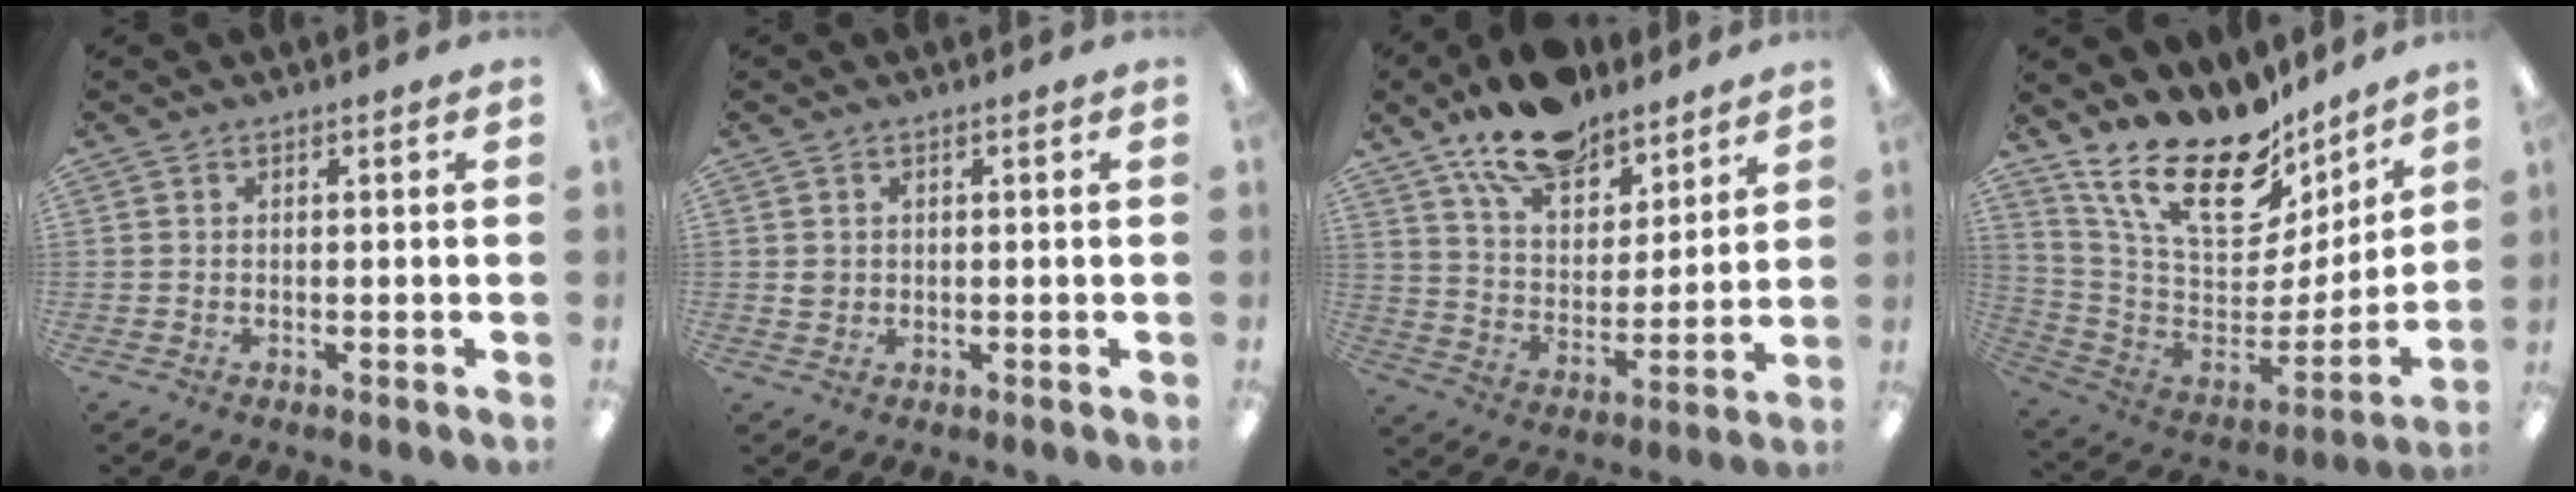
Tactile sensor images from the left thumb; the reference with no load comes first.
{"total": 1.6, "force": [0.6, 1.4, 0.5], "torque": [-0.011, 0.004, 0.010]}
{"total": 15.2, "force": [12.2, 6.7, 6.2], "torque": [-0.107, -0.070, 0.223]}
{"total": 24.3, "force": [17.7, 10.5, 13.0], "torque": [-0.229, -0.127, 0.310]}